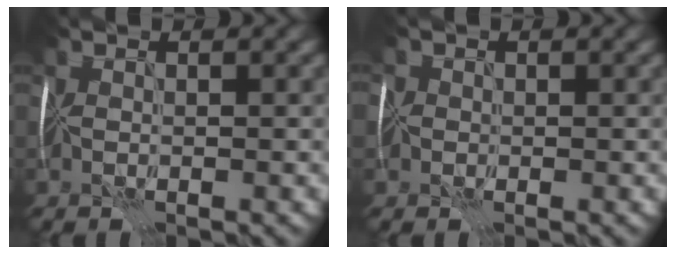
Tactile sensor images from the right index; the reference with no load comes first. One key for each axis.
{"total": 1.7, "fx": -0.5, "fy": 1.6, "fz": 0.2, "tx": 0.002, "ty": 0.010, "tz": -0.015}